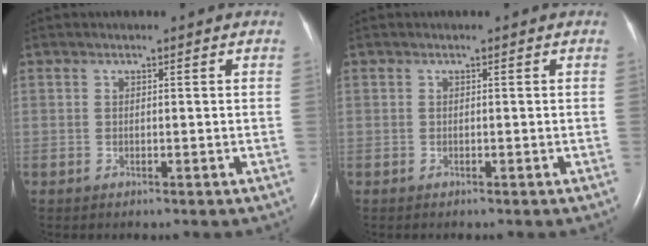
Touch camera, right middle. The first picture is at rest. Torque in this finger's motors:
{"motor_torque": [-0.61, 0.14, -0.42, -0.08]}